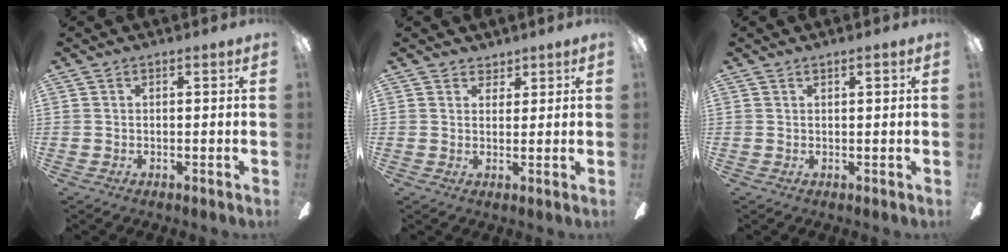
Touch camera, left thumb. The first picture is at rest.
{"total": 2.8, "force": [2.3, 1.6, 0.0], "torque": [0.010, -0.010, 0.041]}
{"total": 1.1, "force": [0.8, 0.1, 0.7], "torque": [-0.016, 0.000, 0.014]}